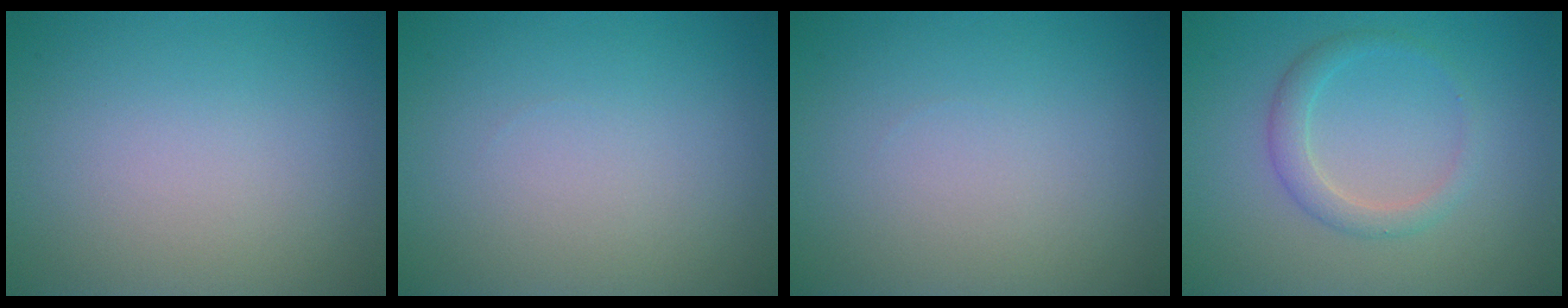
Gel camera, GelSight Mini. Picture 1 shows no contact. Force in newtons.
{"total": 0.0}
{"total": 0.0}
{"total": 2.1, "press": 2.1, "slide": 0.1}